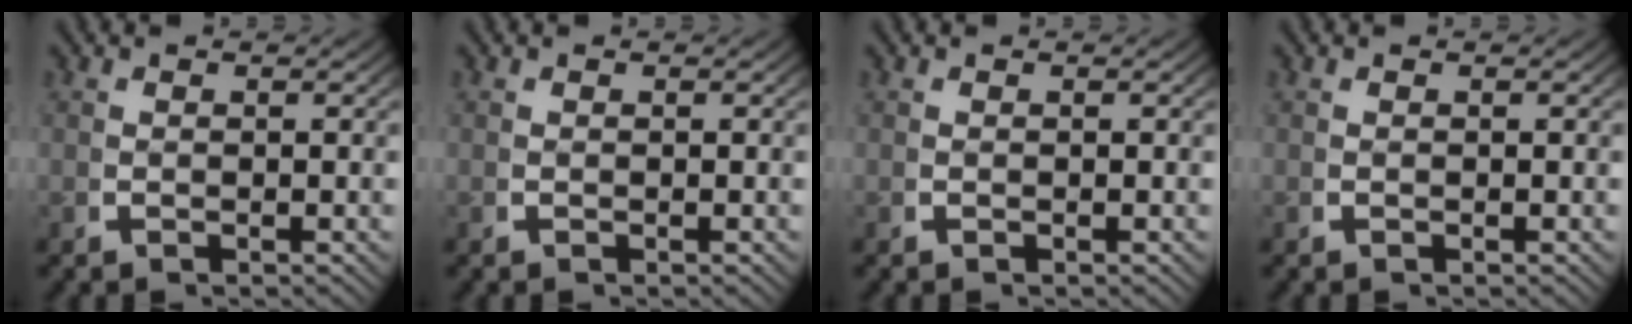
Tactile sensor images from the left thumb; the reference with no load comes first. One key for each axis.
{"total": 0.0}
{"total": 0.0}
{"total": 0.7, "fx": 0.3, "fy": -0.6, "fz": -0.2, "tx": 0.008, "ty": 0.000, "tz": 0.005}